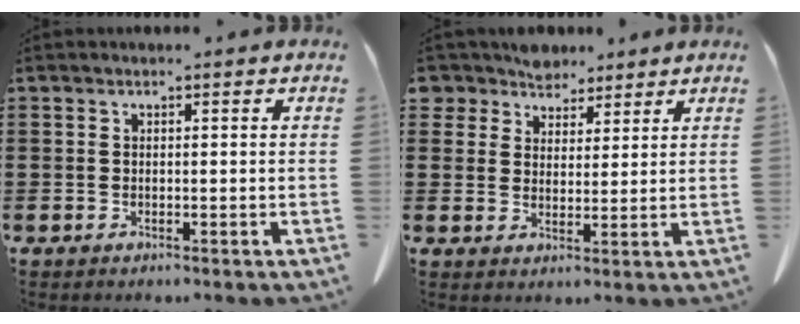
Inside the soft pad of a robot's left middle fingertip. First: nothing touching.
{"total": 5.3, "force": [4.7, 2.5, 0.1], "torque": [-0.029, -0.012, 0.088]}